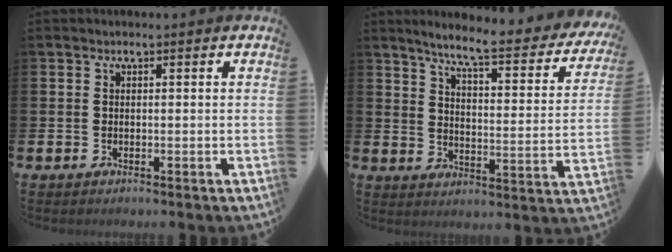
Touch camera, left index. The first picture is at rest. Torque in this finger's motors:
{"motor_torque": [0.39, -0.74, 0.70, 0.19]}